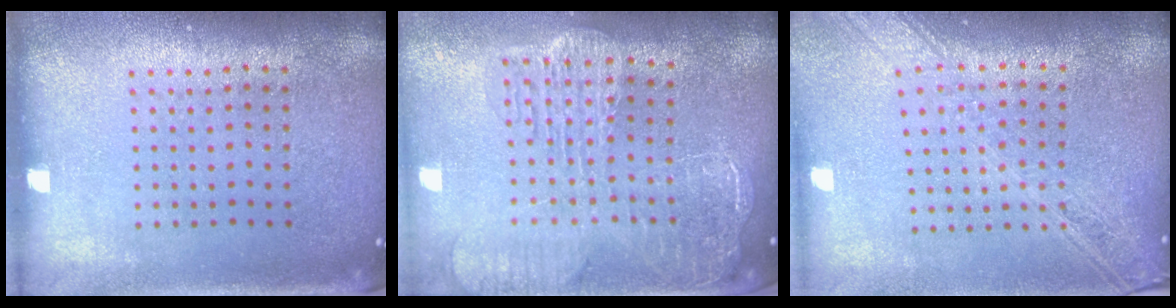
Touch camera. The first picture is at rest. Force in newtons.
{"total": 2.8, "press": 2.4, "slide": 1.6}
{"total": 2.2, "press": 1.9, "slide": 1.2}